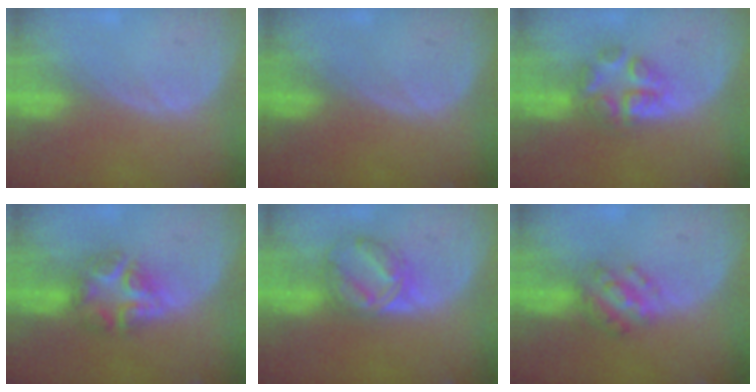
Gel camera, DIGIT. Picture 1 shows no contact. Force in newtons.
{"total": 0.0}
{"total": 5.7, "press": 5.3, "slide": 2.0}
{"total": 6.3, "press": 6.1, "slide": 1.8}
{"total": 6.2, "press": 6.2, "slide": 0.1}
{"total": 5.1, "press": 5.0, "slide": 1.2}